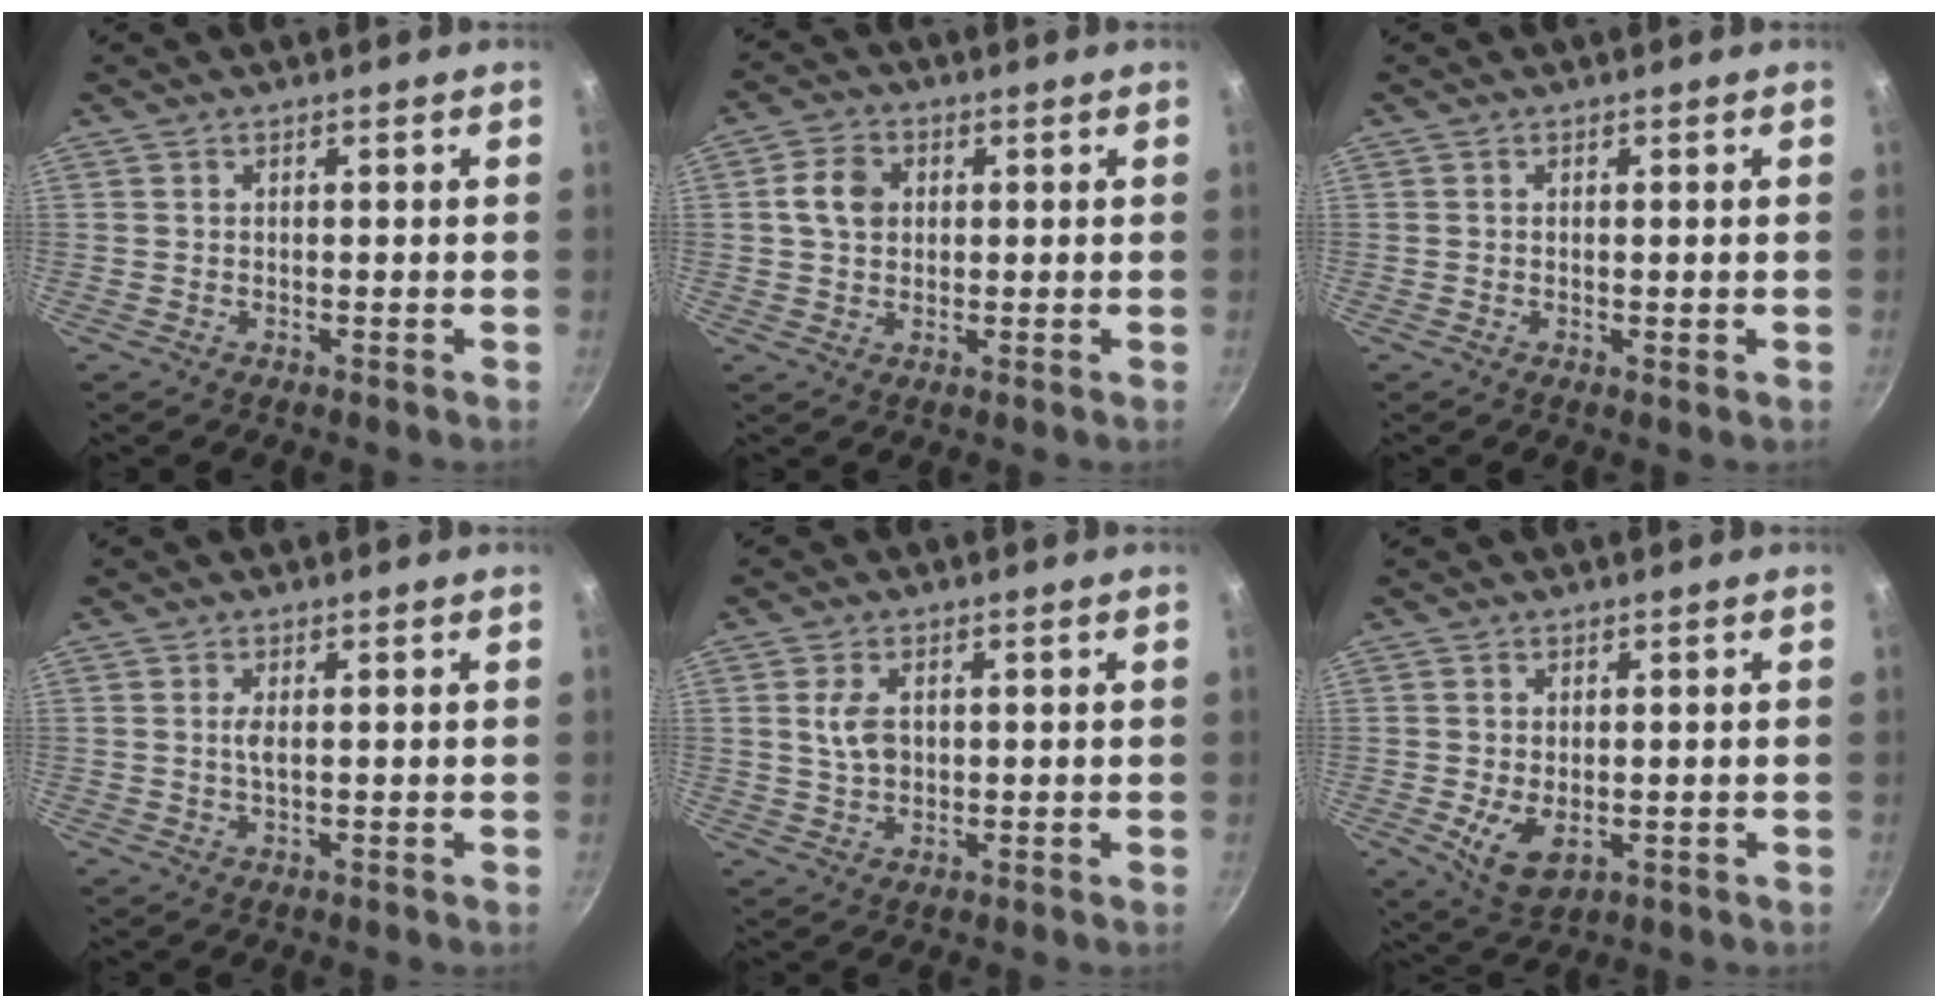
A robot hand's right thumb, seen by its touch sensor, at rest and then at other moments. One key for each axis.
{"total": 6.0, "fx": 1.0, "fy": 4.7, "fz": 3.5, "tx": -0.048, "ty": 0.008, "tz": 0.011}
{"total": 0.9, "fx": -0.1, "fy": 0.3, "fz": 0.9, "tx": -0.013, "ty": -0.002, "tz": -0.002}
{"total": 1.8, "fx": 0.2, "fy": 0.5, "fz": 1.7, "tx": -0.038, "ty": 0.000, "tz": 0.004}
{"total": 4.8, "fx": 0.7, "fy": 3.1, "fz": 3.5, "tx": -0.061, "ty": 0.002, "tz": 0.014}
{"total": 6.8, "fx": -1.1, "fy": 4.1, "fz": 5.3, "tx": -0.094, "ty": -0.018, "tz": -0.010}